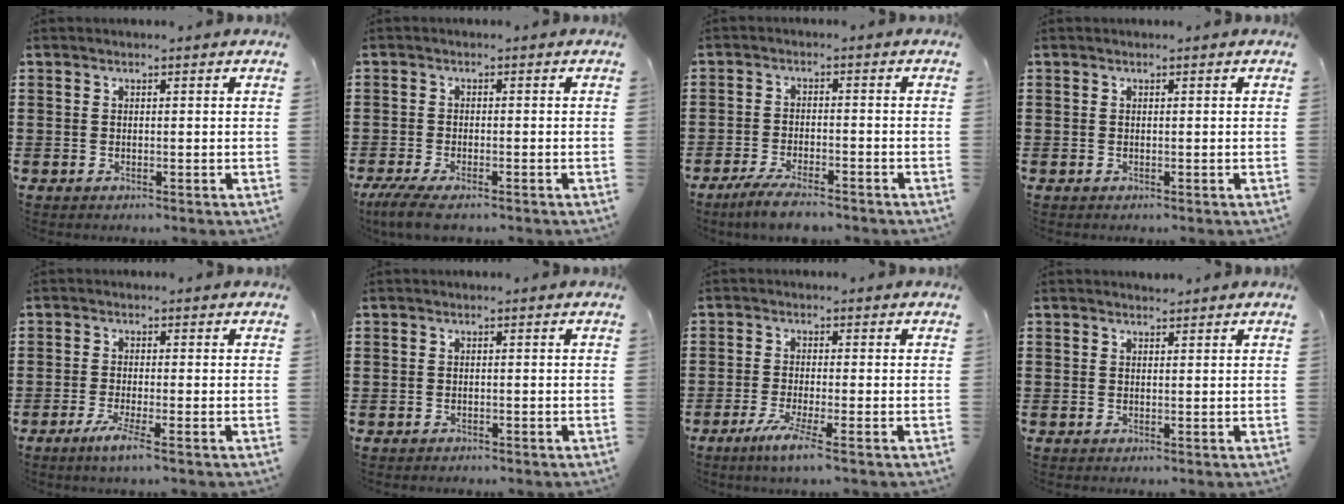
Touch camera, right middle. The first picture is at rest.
{"total": 3.5, "force": [-2.9, 0.4, 1.9], "torque": [-0.054, -0.014, -0.061]}
{"total": 4.6, "force": [-4.0, 0.5, 2.2], "torque": [-0.051, -0.007, -0.078]}
{"total": 0.0}
{"total": 3.3, "force": [-2.1, -0.1, 2.6], "torque": [-0.052, -0.011, -0.036]}
{"total": 0.7, "force": [-0.6, 0.3, -0.1], "torque": [0.000, 0.001, -0.014]}
{"total": 4.0, "force": [-2.4, -0.1, 3.2], "torque": [-0.068, -0.014, -0.044]}
{"total": 0.9, "force": [0.9, 0.2, -0.1], "torque": [-0.001, -0.001, 0.017]}